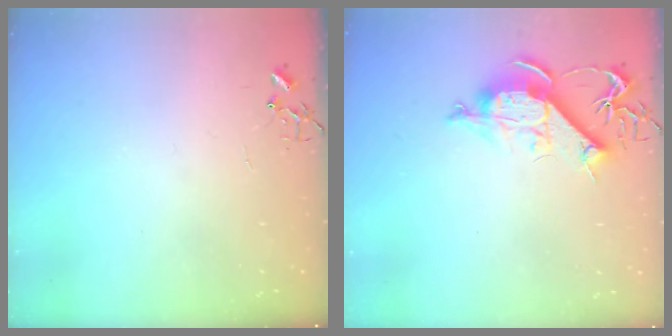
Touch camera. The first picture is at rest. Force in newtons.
{"total": 10.4, "press": 10.3, "slide": 0.8}